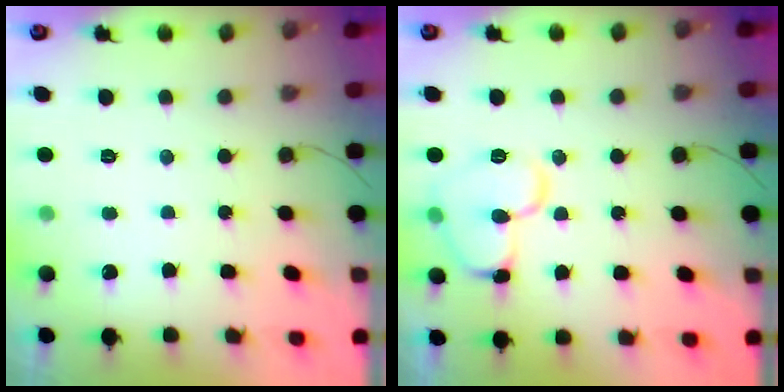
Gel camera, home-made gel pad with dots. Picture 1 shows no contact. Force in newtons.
{"total": 12.1, "press": 12.0, "slide": 1.4}